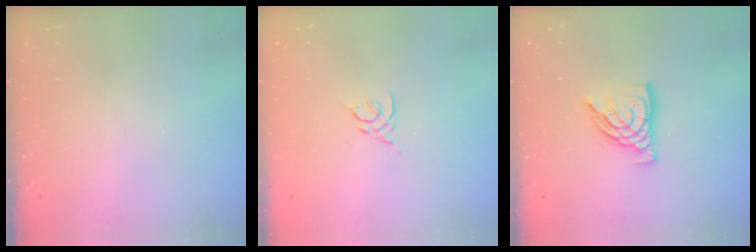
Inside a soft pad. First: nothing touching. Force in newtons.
{"total": 2.4, "press": 2.3, "slide": 0.6}
{"total": 12.2, "press": 12.1, "slide": 1.2}